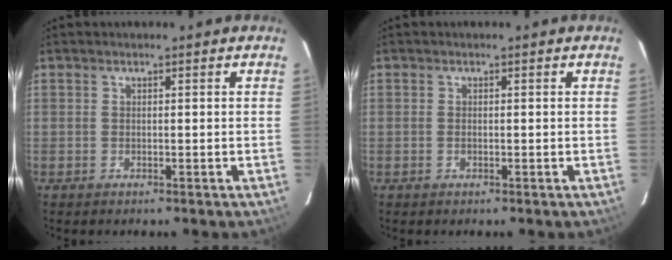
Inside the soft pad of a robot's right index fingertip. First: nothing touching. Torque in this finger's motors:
{"motor_torque": [-0.17, 0.03, -0.03, 0.00]}